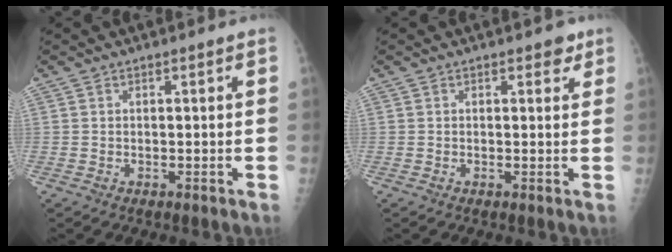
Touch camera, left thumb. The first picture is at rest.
{"total": 2.1, "force": [1.3, 1.1, 1.1], "torque": [0.002, -0.004, 0.013]}